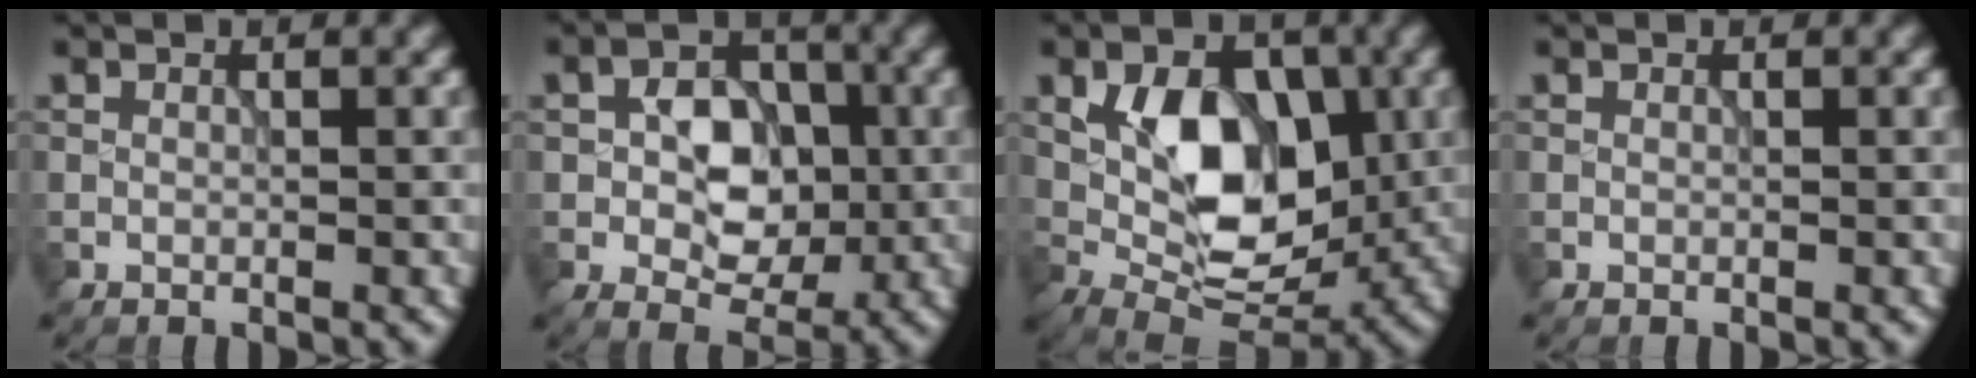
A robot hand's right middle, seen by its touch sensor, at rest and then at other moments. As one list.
[{"total": 6.3, "force": [-0.3, 4.4, 4.5], "torque": [-0.060, 0.003, -0.008]}, {"total": 8.8, "force": [1.0, 5.6, 6.7], "torque": [-0.111, -0.009, 0.019]}, {"total": 0.0}]